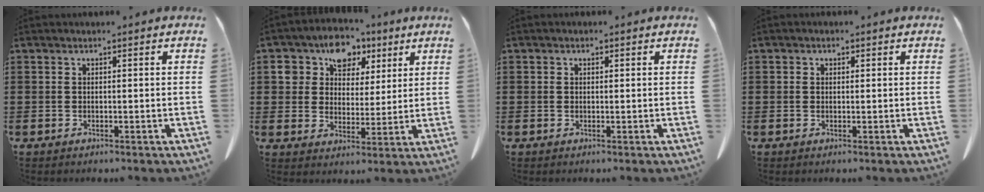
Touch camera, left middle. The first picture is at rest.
{"total": 8.8, "force": [5.0, 6.5, 3.0], "torque": [-0.081, 0.002, 0.090]}
{"total": 0.5, "force": [0.1, 0.5, 0.1], "torque": [-0.004, 0.004, 0.002]}
{"total": 0.7, "force": [0.1, 0.6, 0.2], "torque": [-0.005, 0.005, 0.001]}